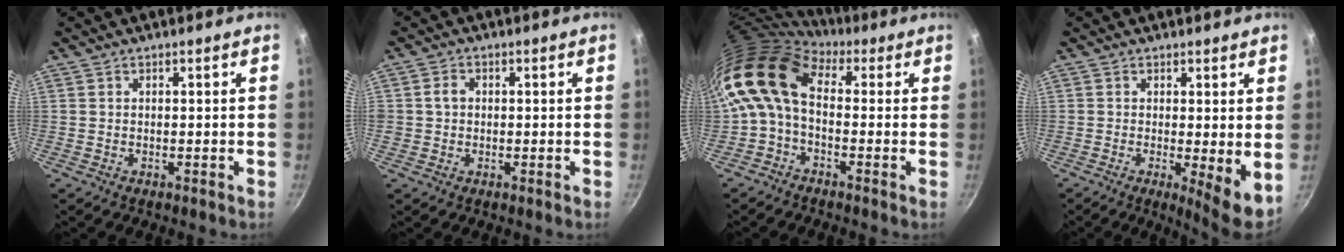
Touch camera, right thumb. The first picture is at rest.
{"total": 2.6, "force": [0.1, 2.3, 1.2], "torque": [-0.011, 0.008, 0.000]}
{"total": 12.2, "force": [0.5, 7.7, 9.4], "torque": [-0.177, 0.026, -0.013]}
{"total": 6.4, "force": [-0.1, 1.6, 6.2], "torque": [-0.085, -0.020, 0.001]}